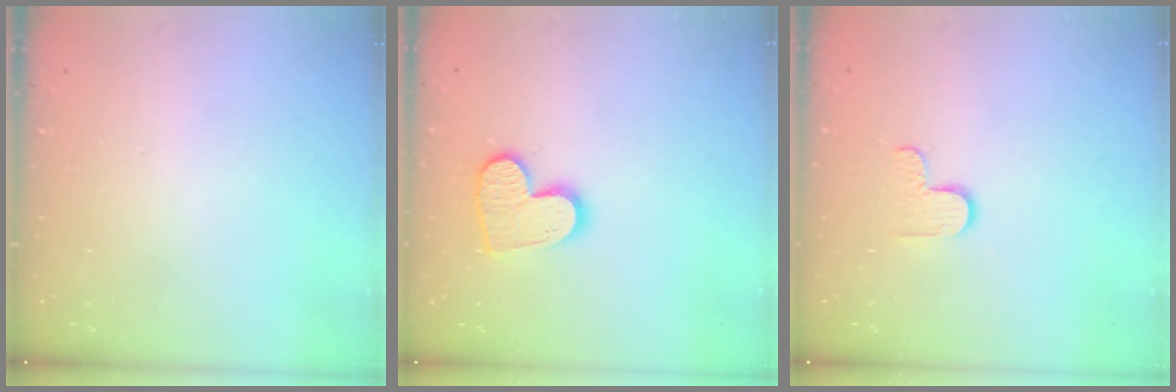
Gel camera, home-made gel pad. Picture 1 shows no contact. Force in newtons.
{"total": 12.2, "press": 12.2, "slide": 1.1}
{"total": 5.1, "press": 5.0, "slide": 0.5}